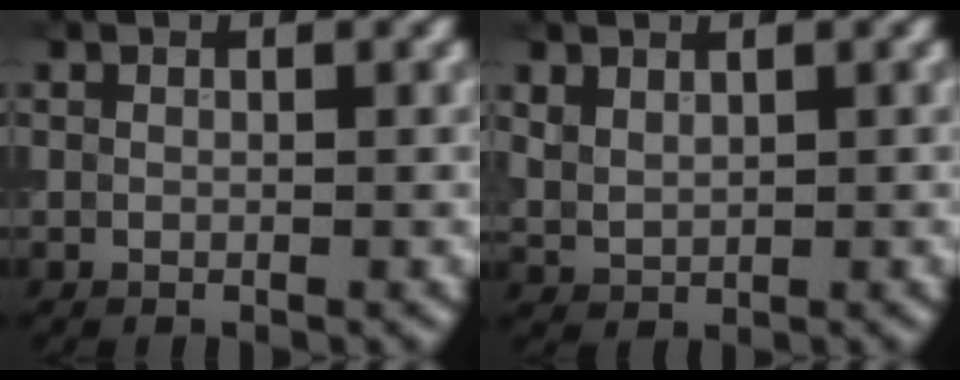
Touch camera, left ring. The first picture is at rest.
{"total": 1.6, "force": [1.1, 0.9, 0.8], "torque": [-0.023, -0.002, 0.026]}